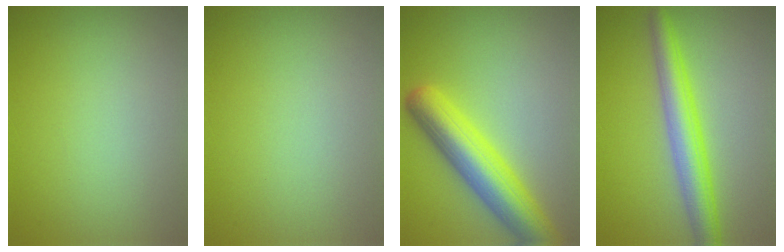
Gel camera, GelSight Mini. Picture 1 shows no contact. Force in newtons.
{"total": 0.0}
{"total": 7.2, "press": 7.2, "slide": 0.3}
{"total": 4.7, "press": 4.7, "slide": 0.2}